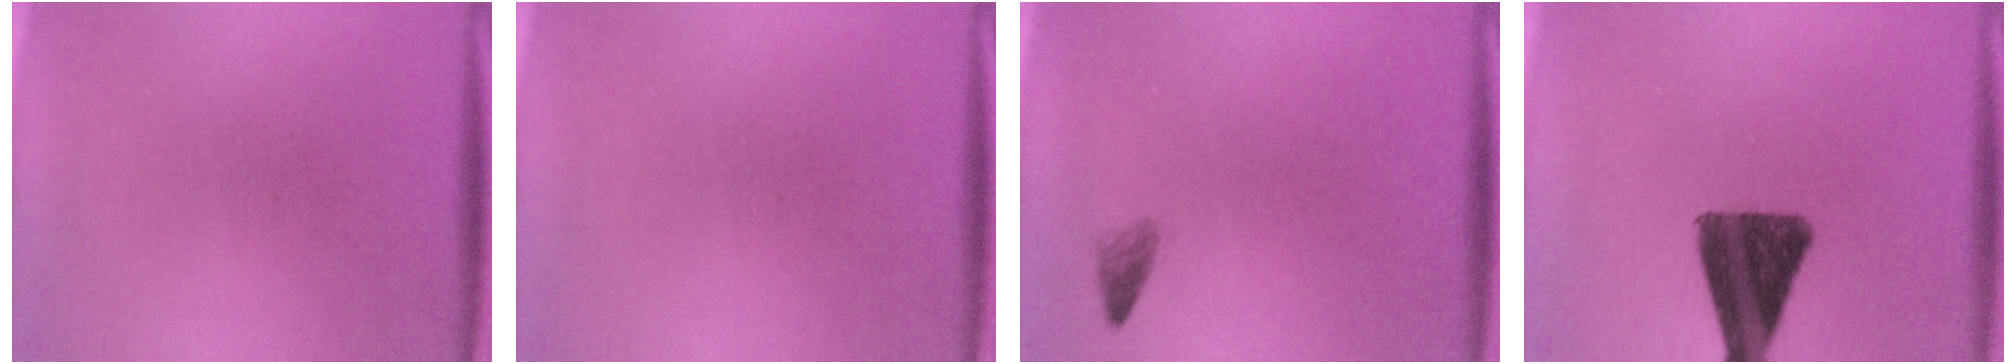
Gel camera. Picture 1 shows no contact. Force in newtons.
{"total": 0.0}
{"total": 1.1}
{"total": 12.5}